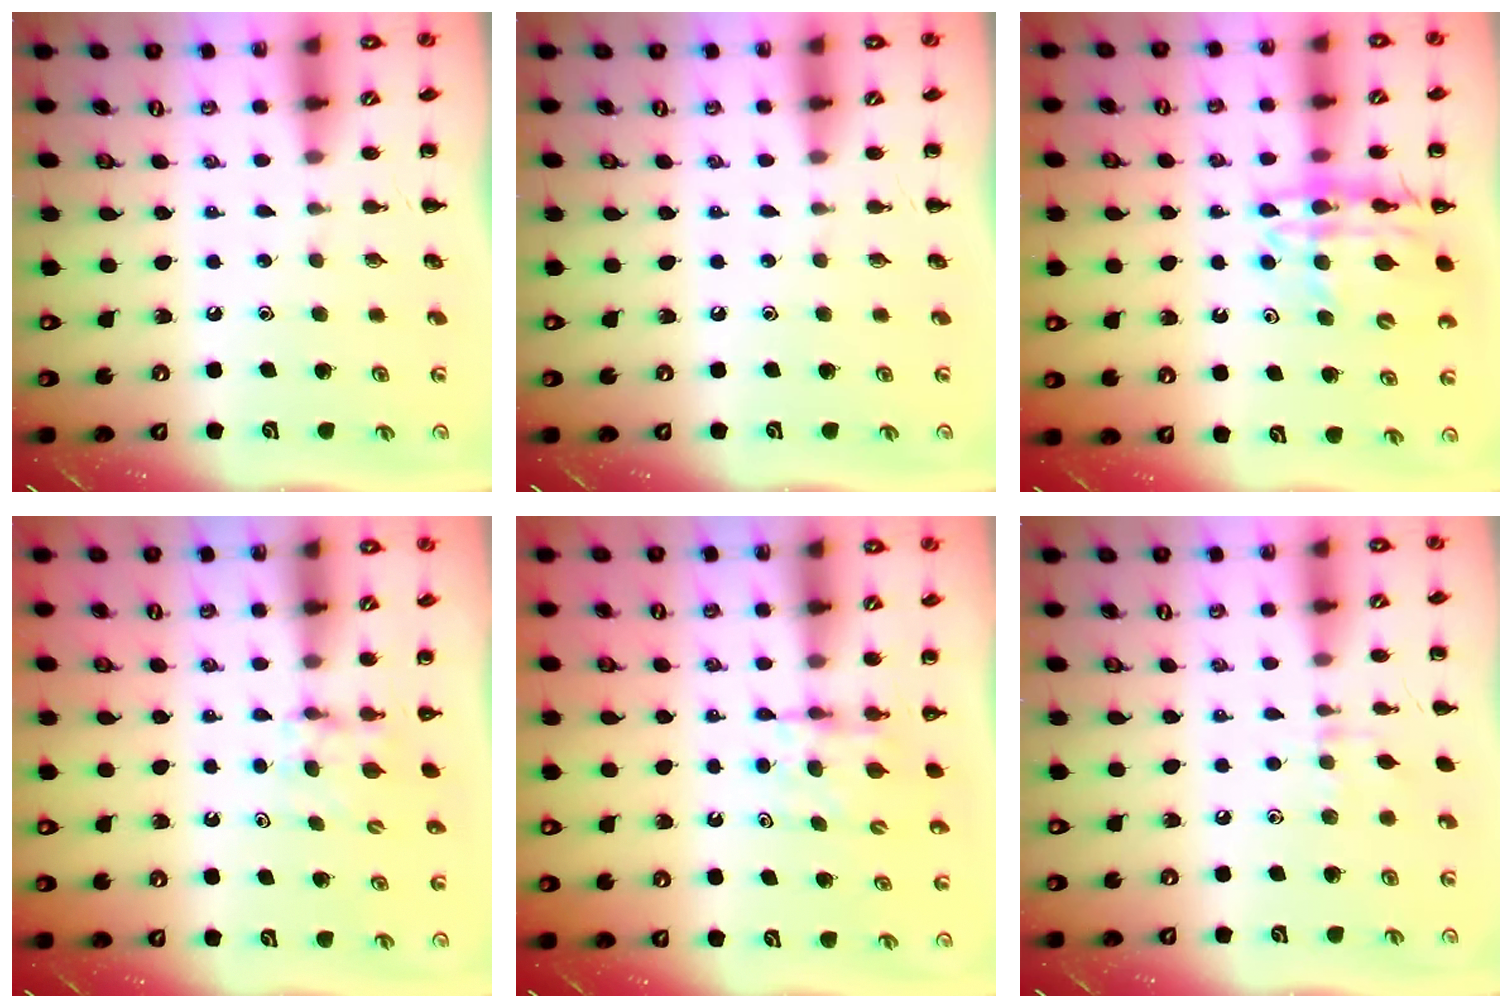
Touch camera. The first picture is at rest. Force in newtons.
{"total": 0.0}
{"total": 15.8, "press": 15.4, "slide": 3.8}
{"total": 4.0, "press": 3.8, "slide": 1.4}
{"total": 5.3, "press": 5.3, "slide": 0.3}
{"total": 5.8, "press": 5.4, "slide": 1.9}